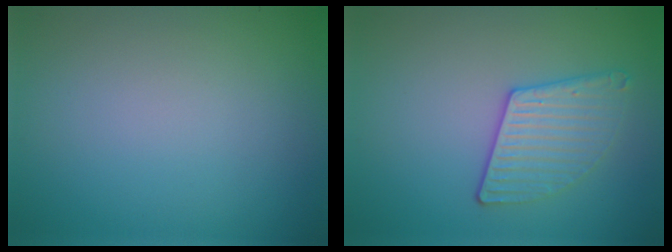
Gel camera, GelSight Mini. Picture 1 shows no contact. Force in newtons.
{"total": 3.1, "press": 2.9, "slide": 1.0}